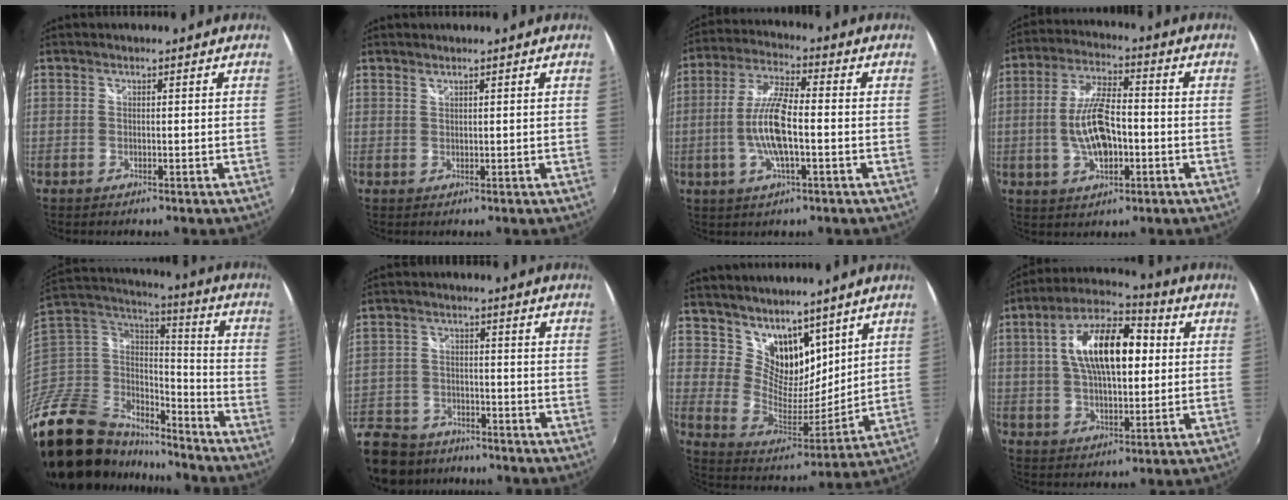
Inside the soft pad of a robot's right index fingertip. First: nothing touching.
{"total": 0.6, "force": [0.6, 0.0, 0.1], "torque": [-0.001, 0.002, 0.012]}
{"total": 10.8, "force": [-2.1, 2.5, 10.3], "torque": [-0.210, 0.001, -0.043]}
{"total": 11.1, "force": [-2.1, 4.7, 9.8], "torque": [-0.198, 0.005, -0.035]}
{"total": 28.1, "force": [-20.1, 14.5, 13.3], "torque": [-0.291, 0.013, -0.333]}
{"total": 17.4, "force": [-12.4, 10.2, 6.7], "torque": [-0.196, -0.008, -0.201]}
{"total": 13.4, "force": [9.4, 7.5, 5.9], "torque": [-0.106, -0.003, 0.182]}
{"total": 16.2, "force": [2.7, 7.5, 14.1], "torque": [-0.252, 0.027, 0.038]}